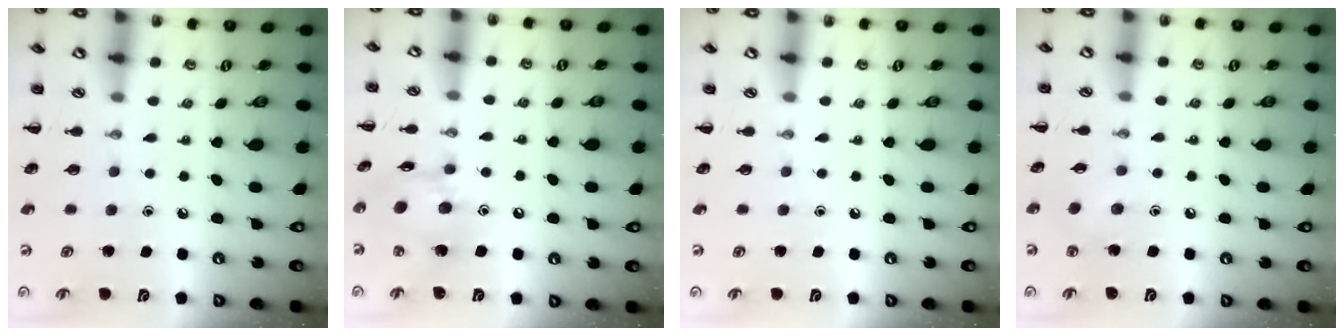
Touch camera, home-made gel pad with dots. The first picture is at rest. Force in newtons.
{"total": 12.5, "press": 12.4, "slide": 1.7}
{"total": 0.0}
{"total": 3.6, "press": 3.5, "slide": 1.1}